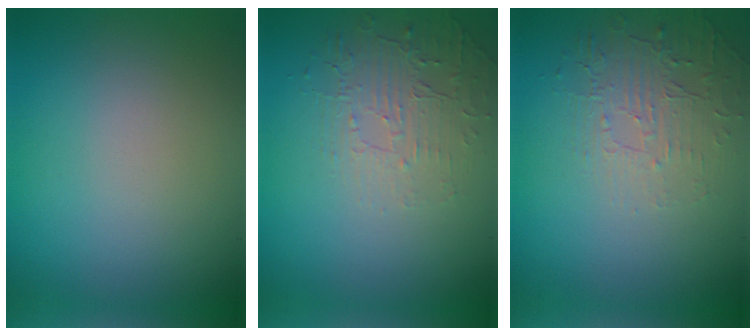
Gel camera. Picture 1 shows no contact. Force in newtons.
{"total": 1.9, "press": 1.0, "slide": 1.6}
{"total": 1.9, "press": 1.0, "slide": 1.6}